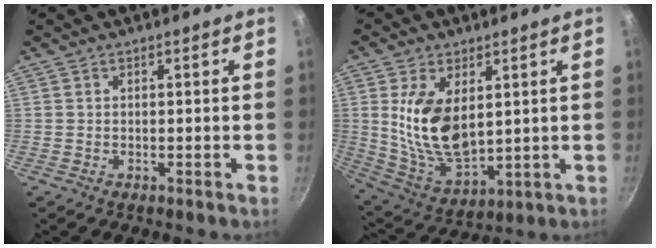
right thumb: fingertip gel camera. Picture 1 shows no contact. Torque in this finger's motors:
{"motor_torque": [1.94, 1.75, 1.38, -1.38, 0.20]}